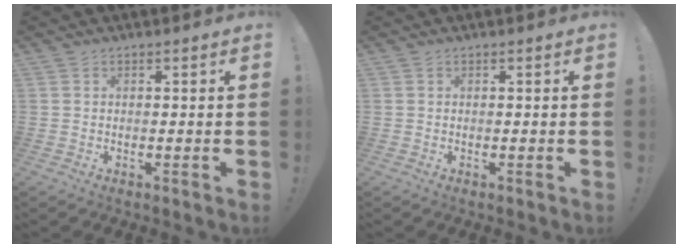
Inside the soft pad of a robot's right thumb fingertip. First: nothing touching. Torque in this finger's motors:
{"motor_torque": [0.00, 0.00, 0.00, 0.00, 0.00]}